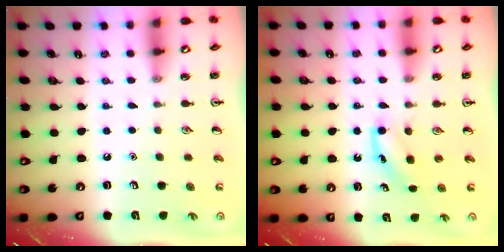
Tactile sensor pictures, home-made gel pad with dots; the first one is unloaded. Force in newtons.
{"total": 3.8, "press": 3.5, "slide": 1.3}